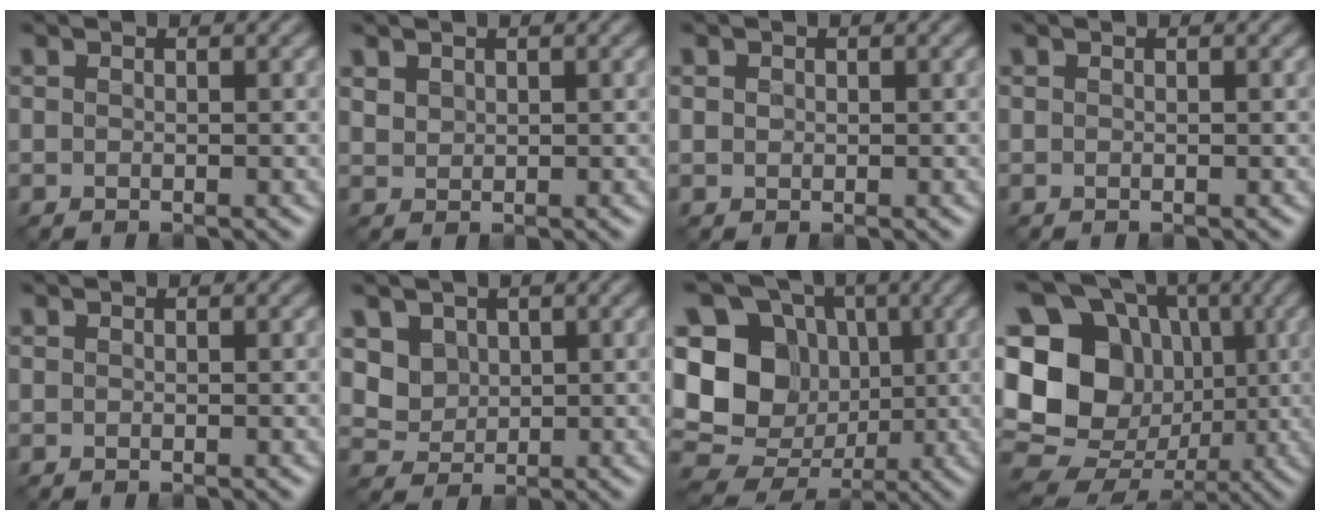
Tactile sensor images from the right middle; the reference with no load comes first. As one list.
[{"total": 1.2, "force": [0.9, 0.7, 0.3], "torque": [-0.008, -0.001, 0.022]}, {"total": 0.6, "force": [0.1, 0.6, 0.2], "torque": [-0.003, -0.005, 0.001]}, {"total": 0.0}, {"total": 0.0}, {"total": 2.9, "force": [1.3, 2.4, 1.1], "torque": [-0.031, -0.014, 0.045]}, {"total": 12.0, "force": [0.4, 10.3, 6.1], "torque": [-0.122, -0.009, 0.000]}, {"total": 21.4, "force": [0.6, 19.4, 9.0], "torque": [-0.204, 0.036, -0.020]}]